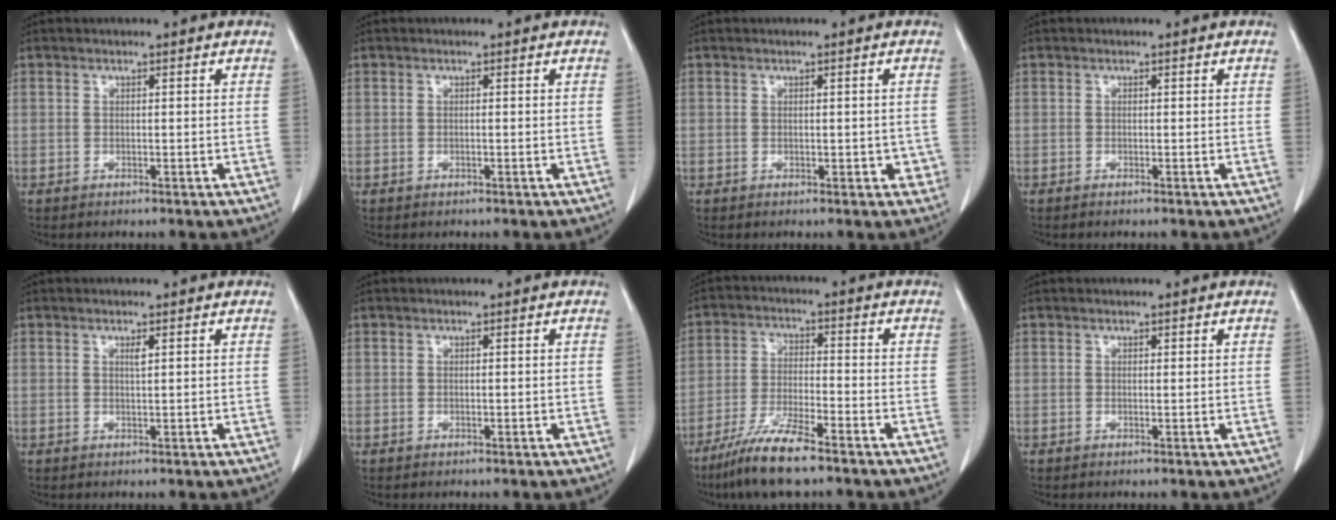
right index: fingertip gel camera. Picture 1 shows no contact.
{"total": 0.0}
{"total": 2.3, "force": [-0.3, 1.3, 1.8], "torque": [-0.015, 0.005, 0.000]}
{"total": 0.0}
{"total": 0.9, "force": [0.4, 0.0, 0.8], "torque": [-0.017, -0.002, 0.008]}
{"total": 0.0}
{"total": 9.1, "force": [-6.7, 0.7, 6.0], "torque": [-0.123, -0.024, -0.129]}
{"total": 0.0}